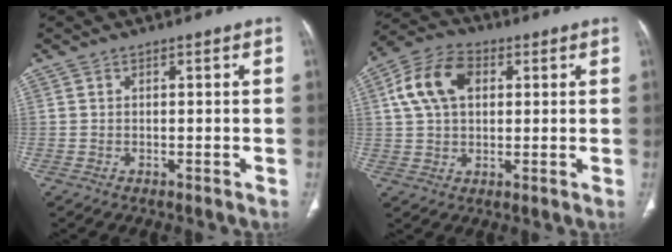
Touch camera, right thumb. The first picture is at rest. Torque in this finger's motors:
{"motor_torque": [-0.71, 0.97, 0.41, -0.05, 0.15]}